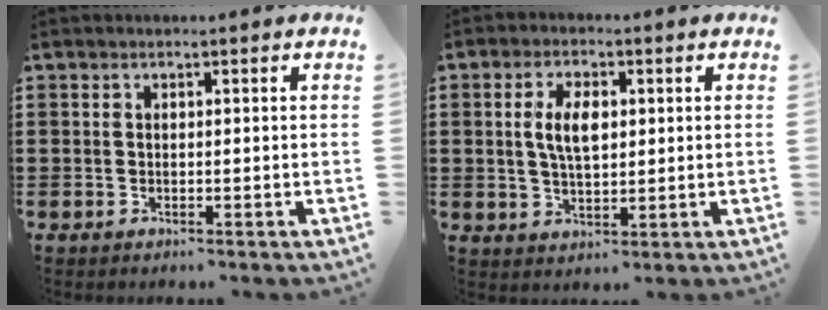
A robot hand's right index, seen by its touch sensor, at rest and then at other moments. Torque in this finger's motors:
{"motor_torque": [0.71, -0.25, 0.59, 0.12]}